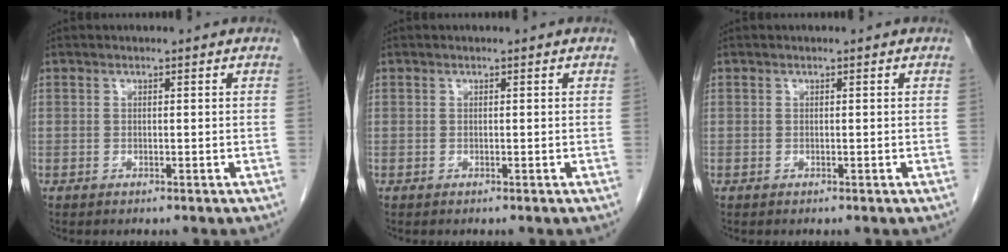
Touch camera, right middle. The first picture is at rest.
{"total": 0.0}
{"total": 0.0}